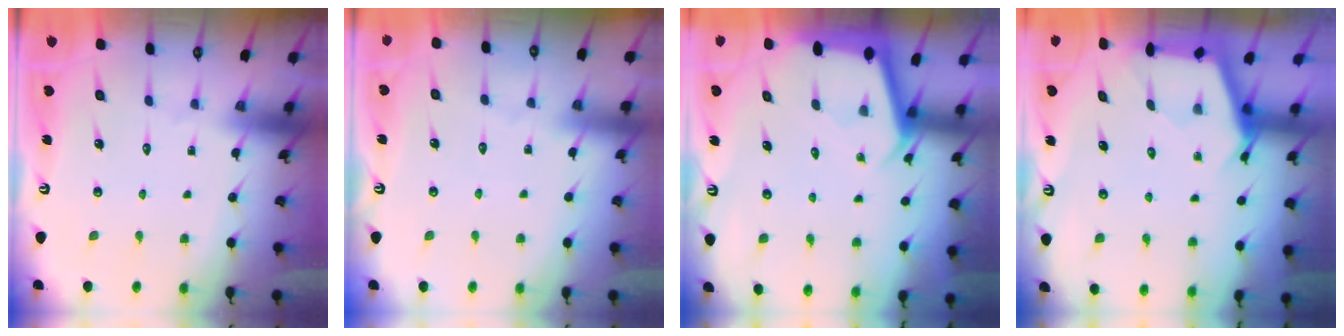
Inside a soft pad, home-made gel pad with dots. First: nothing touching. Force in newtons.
{"total": 2.5, "press": 2.4, "slide": 0.4}
{"total": 2.2, "press": 2.2, "slide": 0.1}
{"total": 2.7, "press": 2.7, "slide": 0.3}